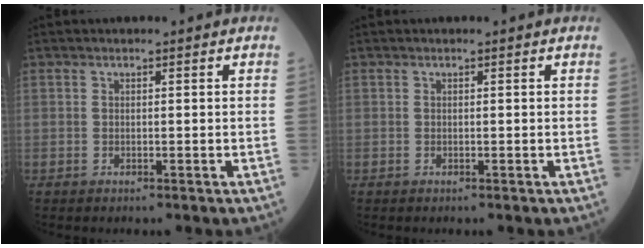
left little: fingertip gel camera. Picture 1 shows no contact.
{"total": 0.0}